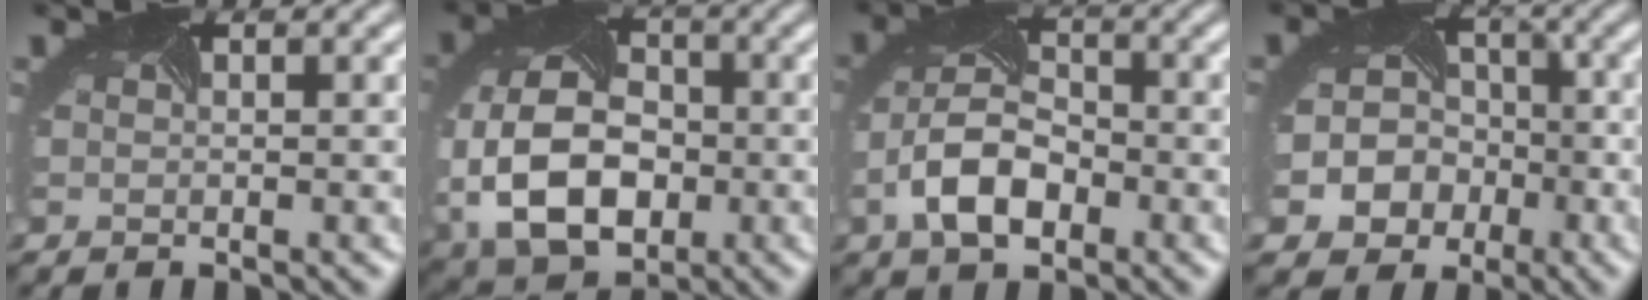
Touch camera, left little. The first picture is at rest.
{"total": 11.0, "force": [-2.1, 7.5, 7.8], "torque": [-0.180, -0.028, -0.035]}
{"total": 6.1, "force": [-2.5, 3.5, 4.3], "torque": [-0.096, -0.002, -0.052]}
{"total": 9.5, "force": [-3.0, 8.5, 3.1], "torque": [-0.064, -0.010, -0.067]}